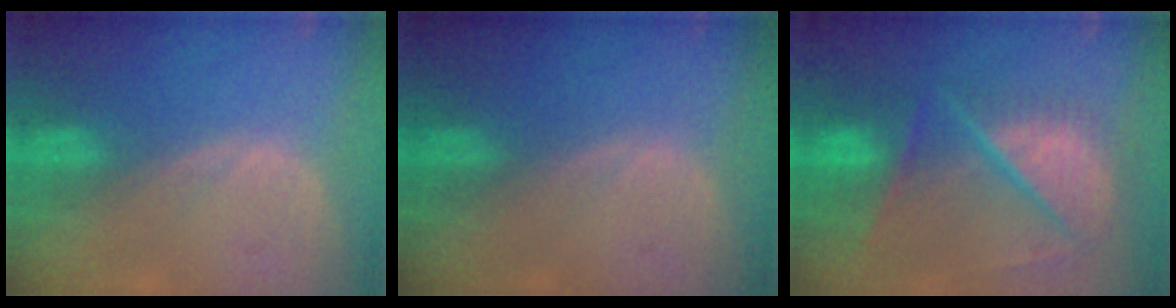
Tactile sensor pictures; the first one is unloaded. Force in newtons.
{"total": 0.0}
{"total": 11.5, "press": 9.6, "slide": 6.4}